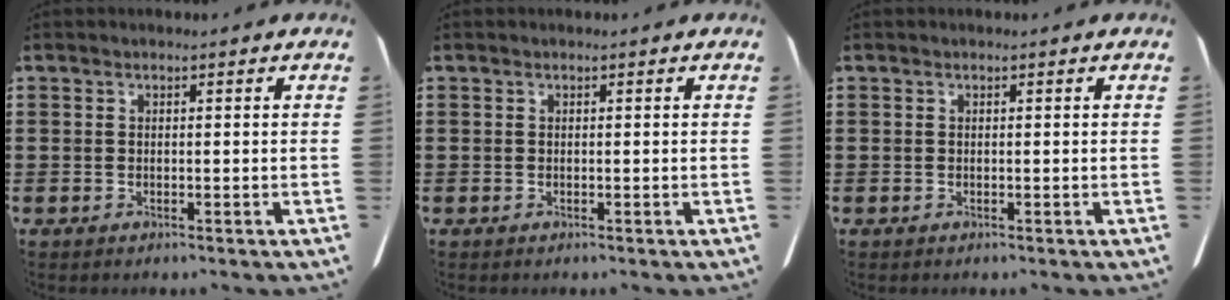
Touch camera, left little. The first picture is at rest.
{"total": 0.0}
{"total": 0.0}